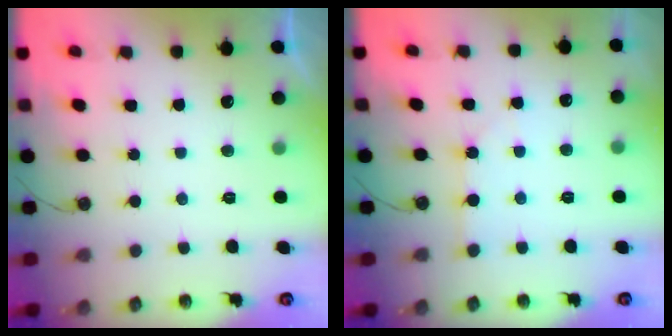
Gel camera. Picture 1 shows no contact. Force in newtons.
{"total": 1.7, "press": 1.6, "slide": 0.3}